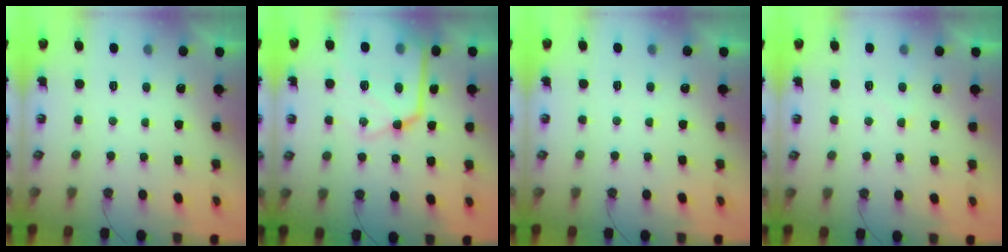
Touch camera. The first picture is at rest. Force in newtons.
{"total": 19.6, "press": 19.5, "slide": 2.0}
{"total": 4.4, "press": 4.4, "slide": 0.6}
{"total": 5.2, "press": 5.1, "slide": 0.7}